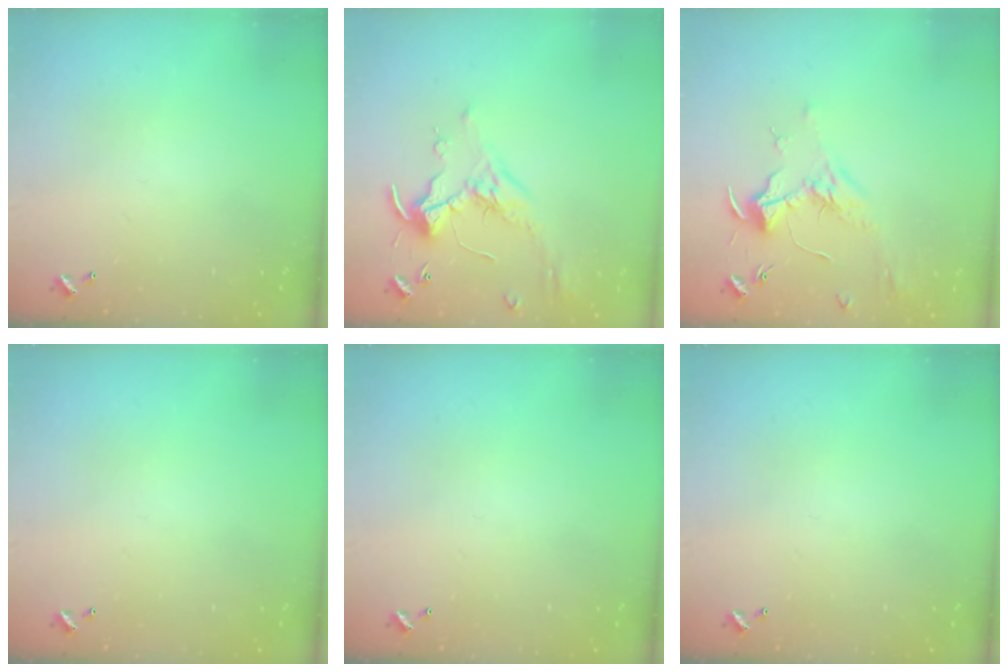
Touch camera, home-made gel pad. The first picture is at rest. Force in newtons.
{"total": 0.6, "press": 0.5, "slide": 0.3}
{"total": 1.9, "press": 1.7, "slide": 0.8}
{"total": 0.0}
{"total": 0.0}
{"total": 0.0}